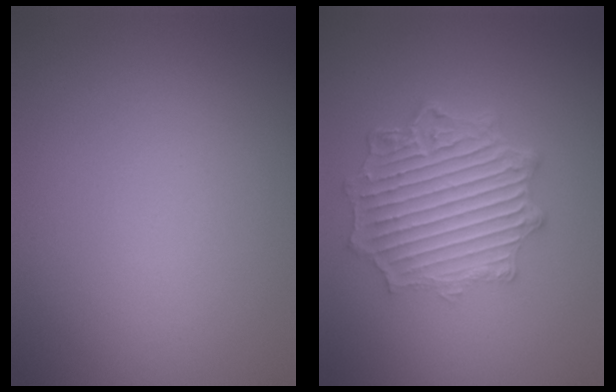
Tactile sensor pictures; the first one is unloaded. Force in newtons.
{"total": 7.1, "press": 5.3, "slide": 4.7}